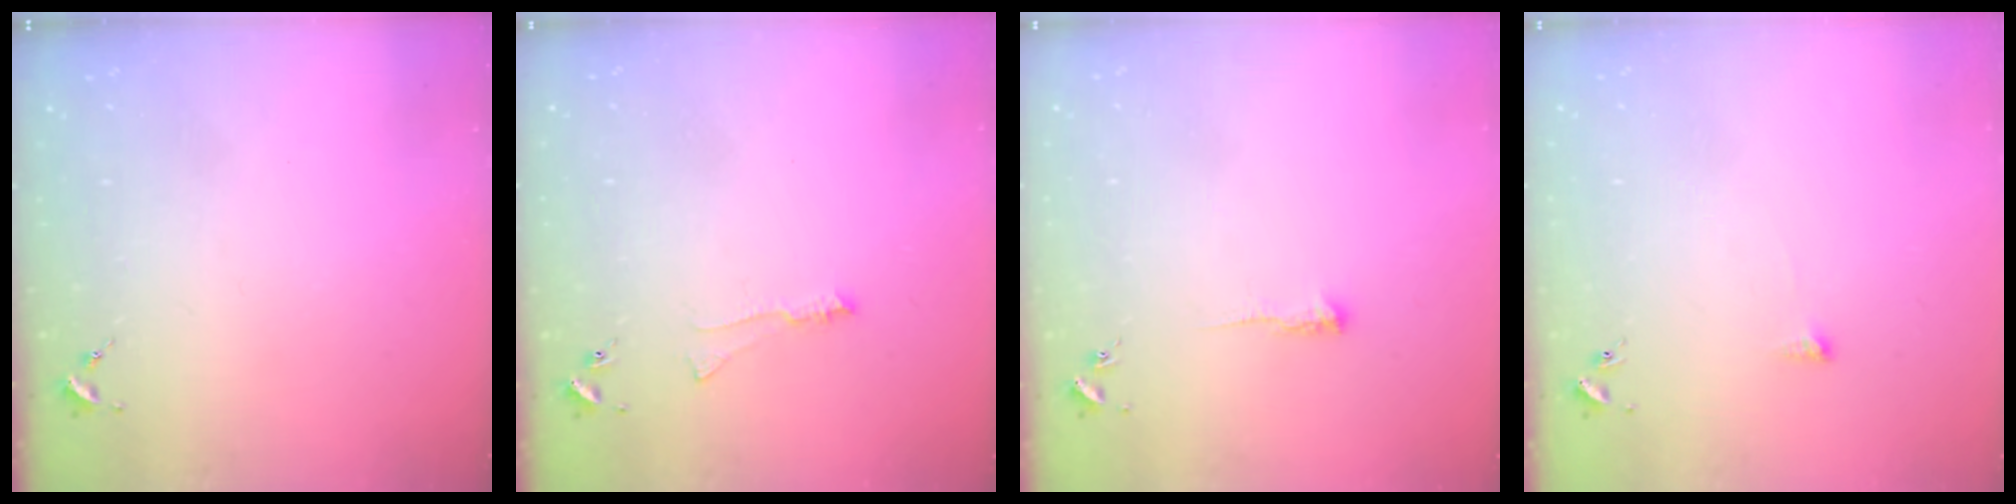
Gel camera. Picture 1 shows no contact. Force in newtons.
{"total": 4.2, "press": 4.2, "slide": 0.6}
{"total": 3.5, "press": 3.5, "slide": 0.6}
{"total": 2.9, "press": 2.9, "slide": 0.5}